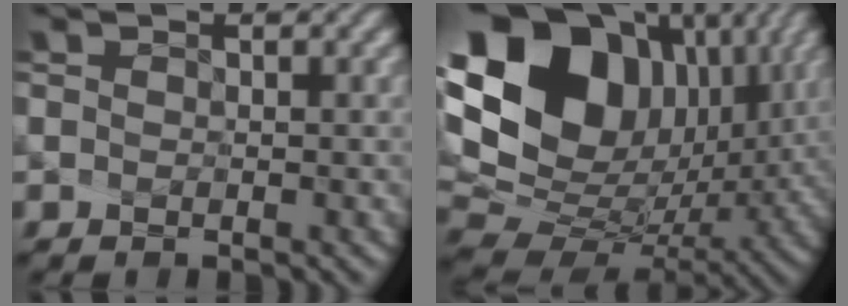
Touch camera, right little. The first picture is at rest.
{"total": 21.9, "force": [7.6, 16.8, 11.9], "torque": [-0.280, 0.039, 0.143]}